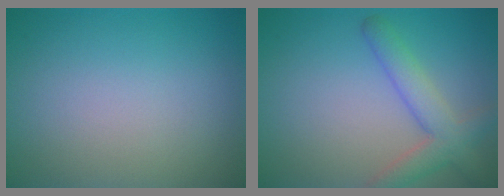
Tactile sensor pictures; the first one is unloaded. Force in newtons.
{"total": 4.1, "press": 4.1, "slide": 0.3}